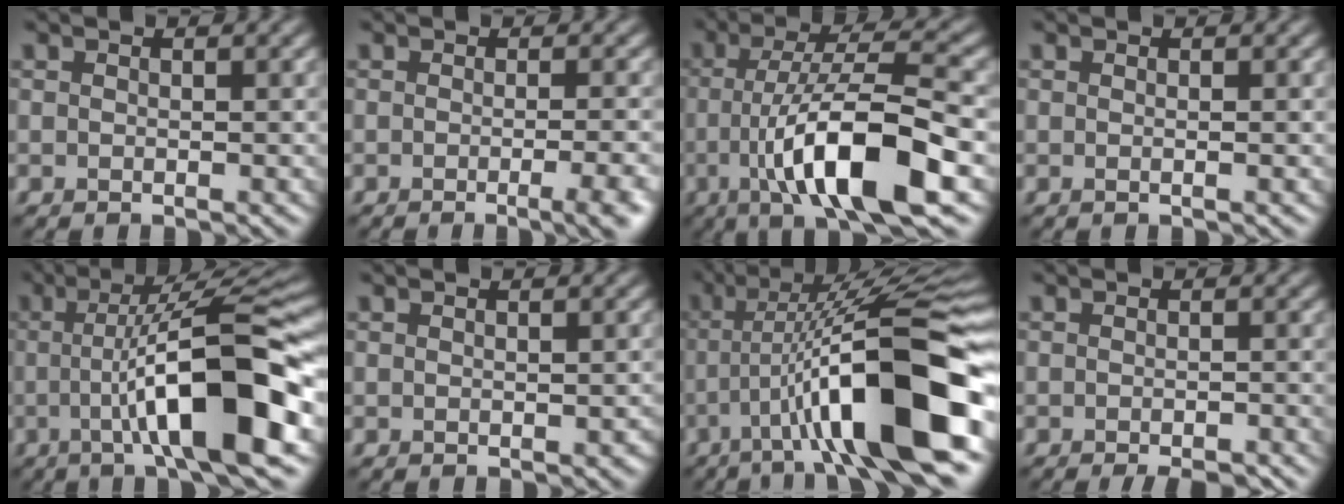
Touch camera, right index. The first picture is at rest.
{"total": 5.2, "force": [-1.8, 1.8, 4.5], "torque": [-0.033, 0.000, -0.020]}
{"total": 10.9, "force": [-2.7, 2.6, 10.2], "torque": [-0.161, 0.010, -0.053]}
{"total": 0.7, "force": [0.0, 0.2, 0.6], "torque": [-0.006, 0.001, -0.002]}
{"total": 12.1, "force": [-1.8, 2.2, 11.7], "torque": [-0.155, 0.017, -0.038]}
{"total": 0.8, "force": [-0.2, 0.3, 0.7], "torque": [-0.010, 0.001, 0.001]}
{"total": 13.4, "force": [-3.5, 2.8, 12.7], "torque": [-0.188, 0.015, -0.056]}
{"total": 3.1, "force": [-2.2, 0.6, 2.1], "torque": [-0.024, -0.002, -0.031]}